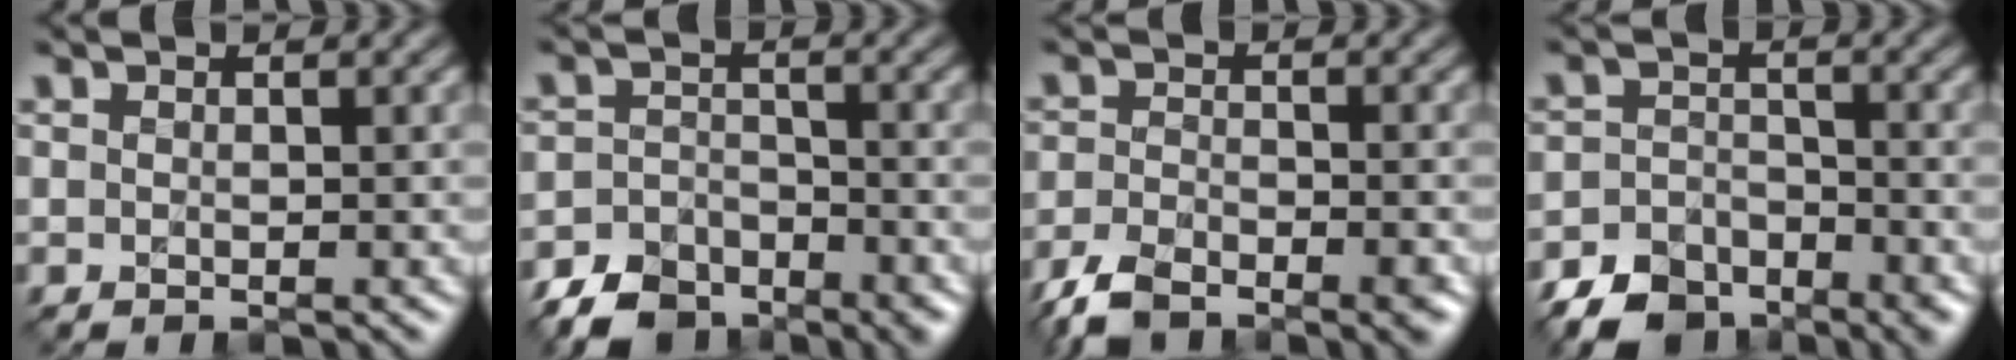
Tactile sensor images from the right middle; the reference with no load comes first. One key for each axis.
{"total": 6.2, "fx": -5.1, "fy": 3.1, "fz": 1.7, "tx": -0.023, "ty": -0.016, "tz": -0.081}
{"total": 6.5, "fx": -4.9, "fy": 2.4, "fz": 3.5, "tx": -0.059, "ty": -0.023, "tz": -0.089}
{"total": 6.4, "fx": -5.2, "fy": 3.3, "fz": 2.0, "tx": -0.029, "ty": -0.018, "tz": -0.083}